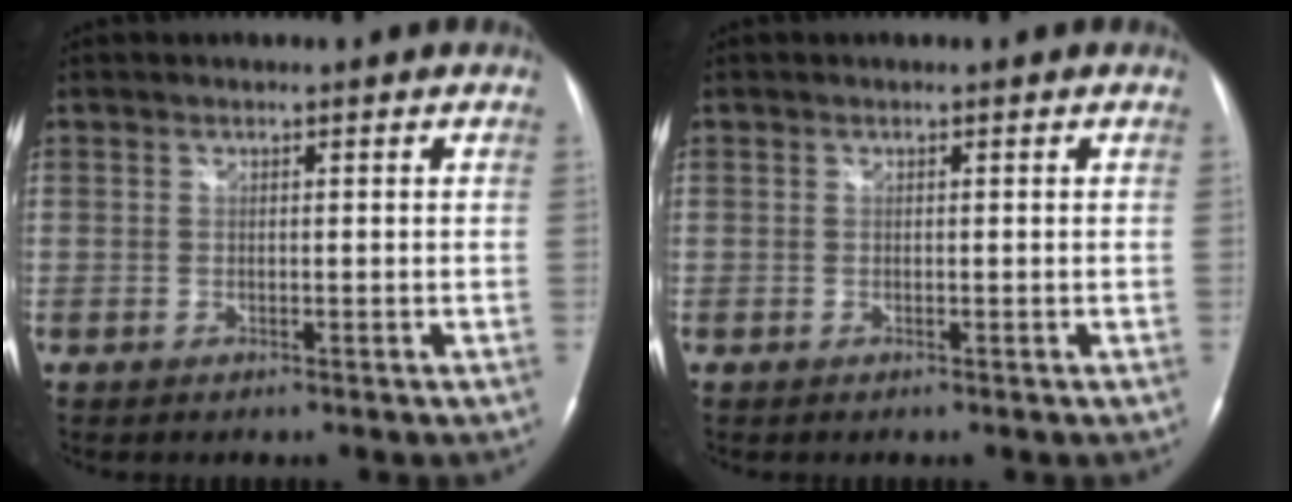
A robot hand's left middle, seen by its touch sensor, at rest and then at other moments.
{"total": 0.0}